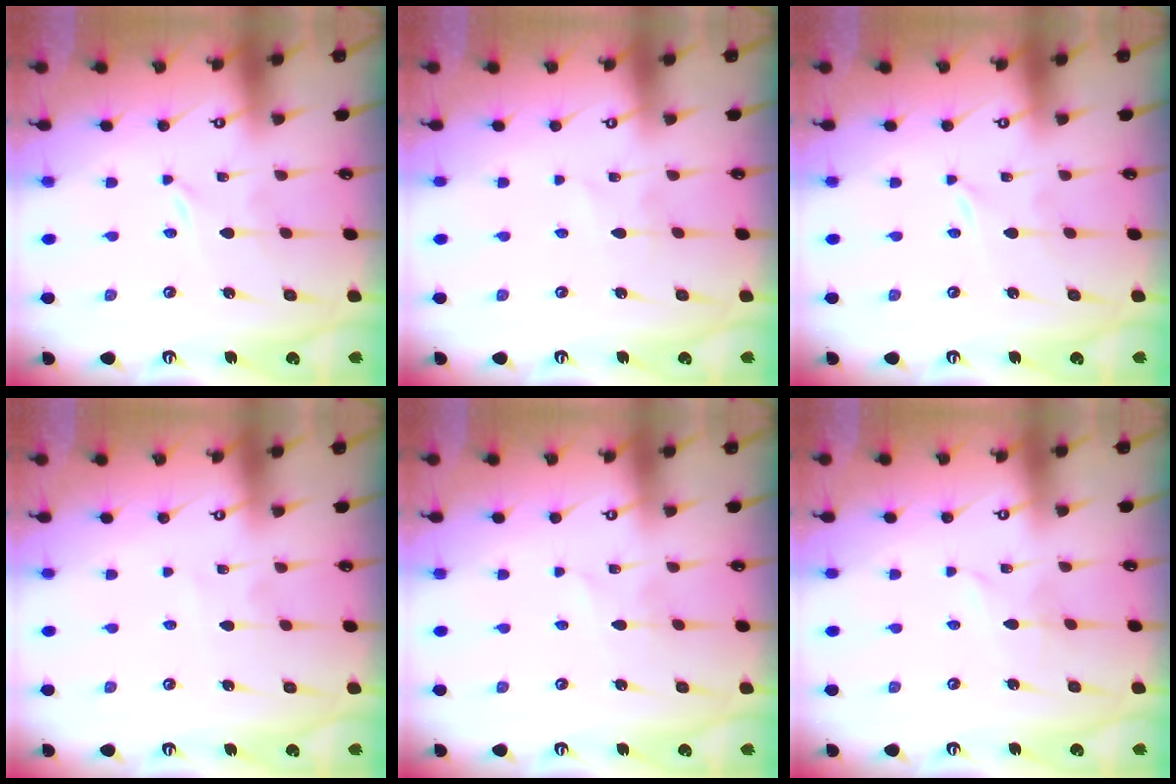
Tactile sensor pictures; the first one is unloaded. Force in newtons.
{"total": 2.0, "press": 2.0, "slide": 0.2}
{"total": 0.0}
{"total": 3.6, "press": 3.6, "slide": 0.4}
{"total": 1.6, "press": 1.6, "slide": 0.1}
{"total": 1.7, "press": 1.7, "slide": 0.1}